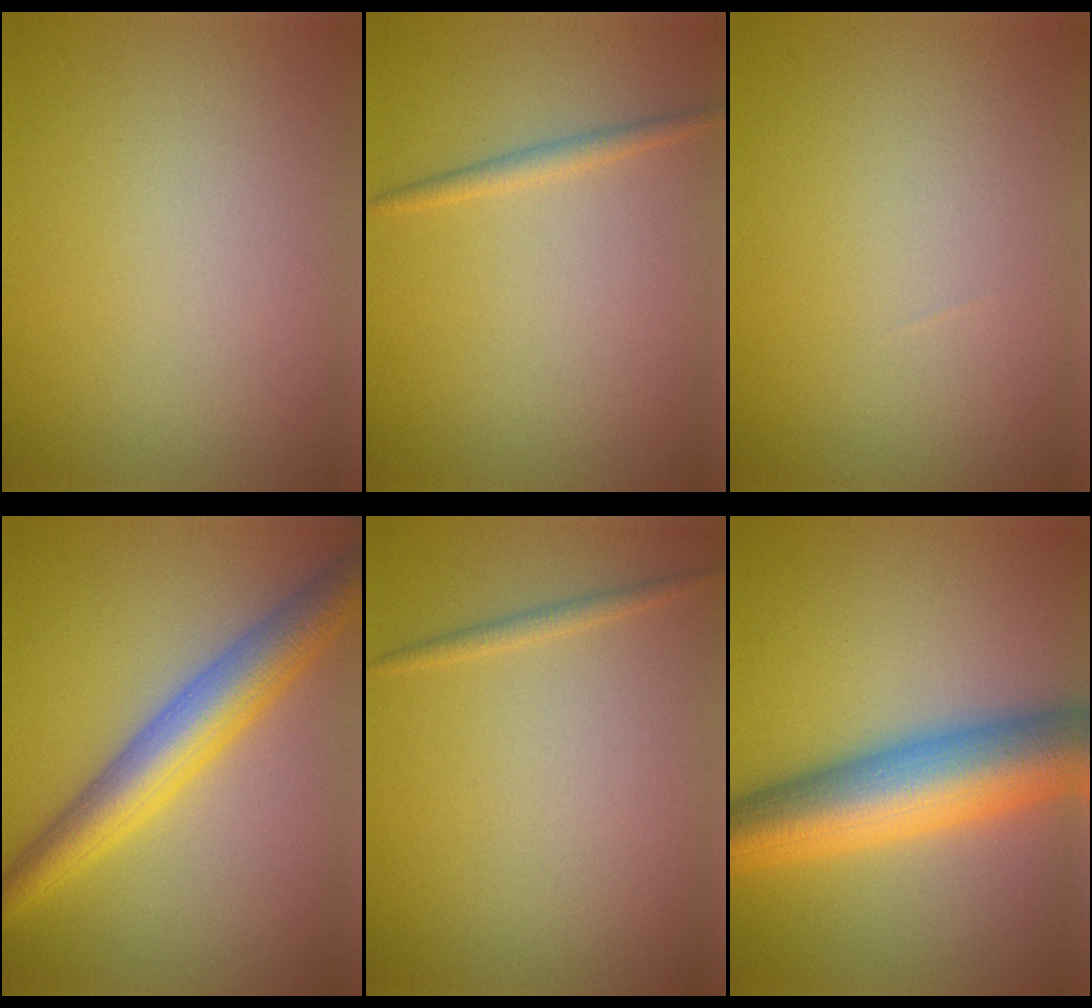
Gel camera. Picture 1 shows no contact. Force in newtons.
{"total": 1.2, "press": 1.2, "slide": 0.1}
{"total": 0.0}
{"total": 6.4, "press": 6.4, "slide": 0.2}
{"total": 0.9, "press": 0.9, "slide": 0.1}
{"total": 10.6, "press": 10.6, "slide": 0.1}